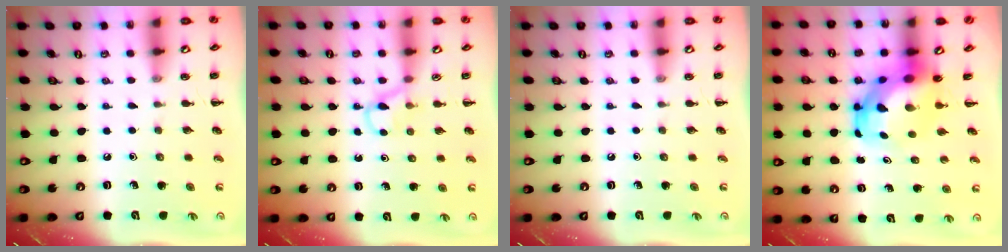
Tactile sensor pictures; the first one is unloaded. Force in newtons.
{"total": 3.5, "press": 3.3, "slide": 1.2}
{"total": 0.0}
{"total": 6.6, "press": 6.3, "slide": 2.0}